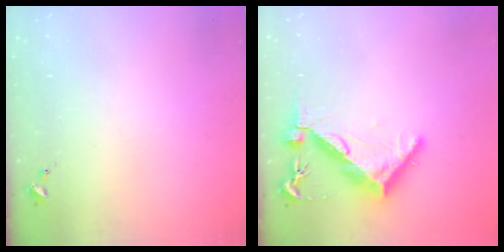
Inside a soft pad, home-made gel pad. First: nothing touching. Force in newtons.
{"total": 11.0, "press": 10.9, "slide": 1.1}